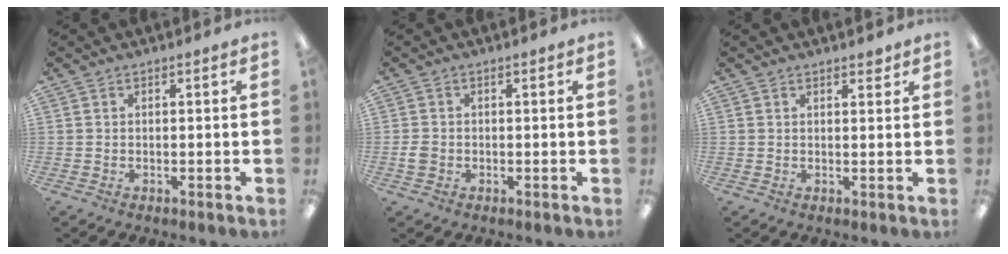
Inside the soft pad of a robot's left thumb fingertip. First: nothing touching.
{"total": 2.2, "force": [-0.4, 1.9, 1.1], "torque": [-0.019, 0.005, -0.007]}
{"total": 1.8, "force": [1.5, 0.6, 0.7], "torque": [0.002, -0.007, 0.024]}